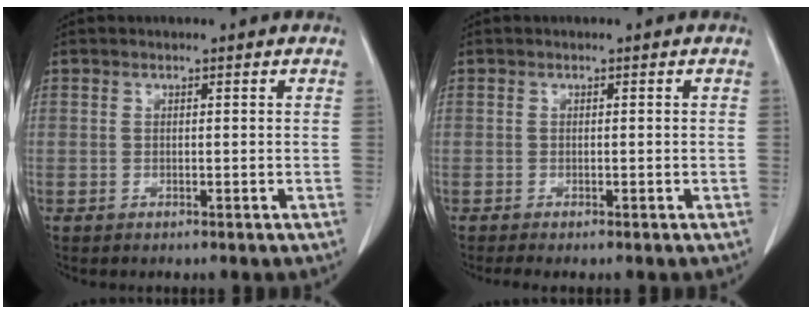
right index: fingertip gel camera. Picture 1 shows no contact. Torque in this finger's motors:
{"motor_torque": [-0.01, -0.05, -0.01, 0.02]}